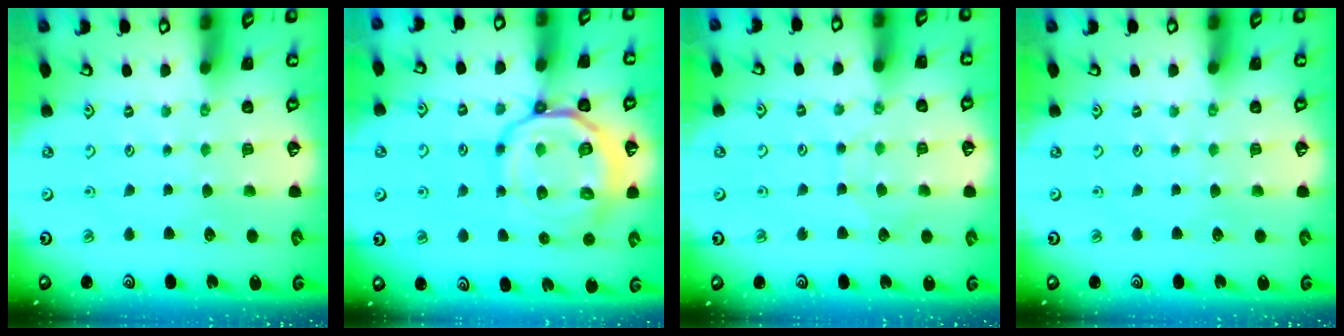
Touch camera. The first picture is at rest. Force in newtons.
{"total": 15.9, "press": 15.8, "slide": 2.0}
{"total": 5.1, "press": 5.1, "slide": 0.5}
{"total": 0.0}